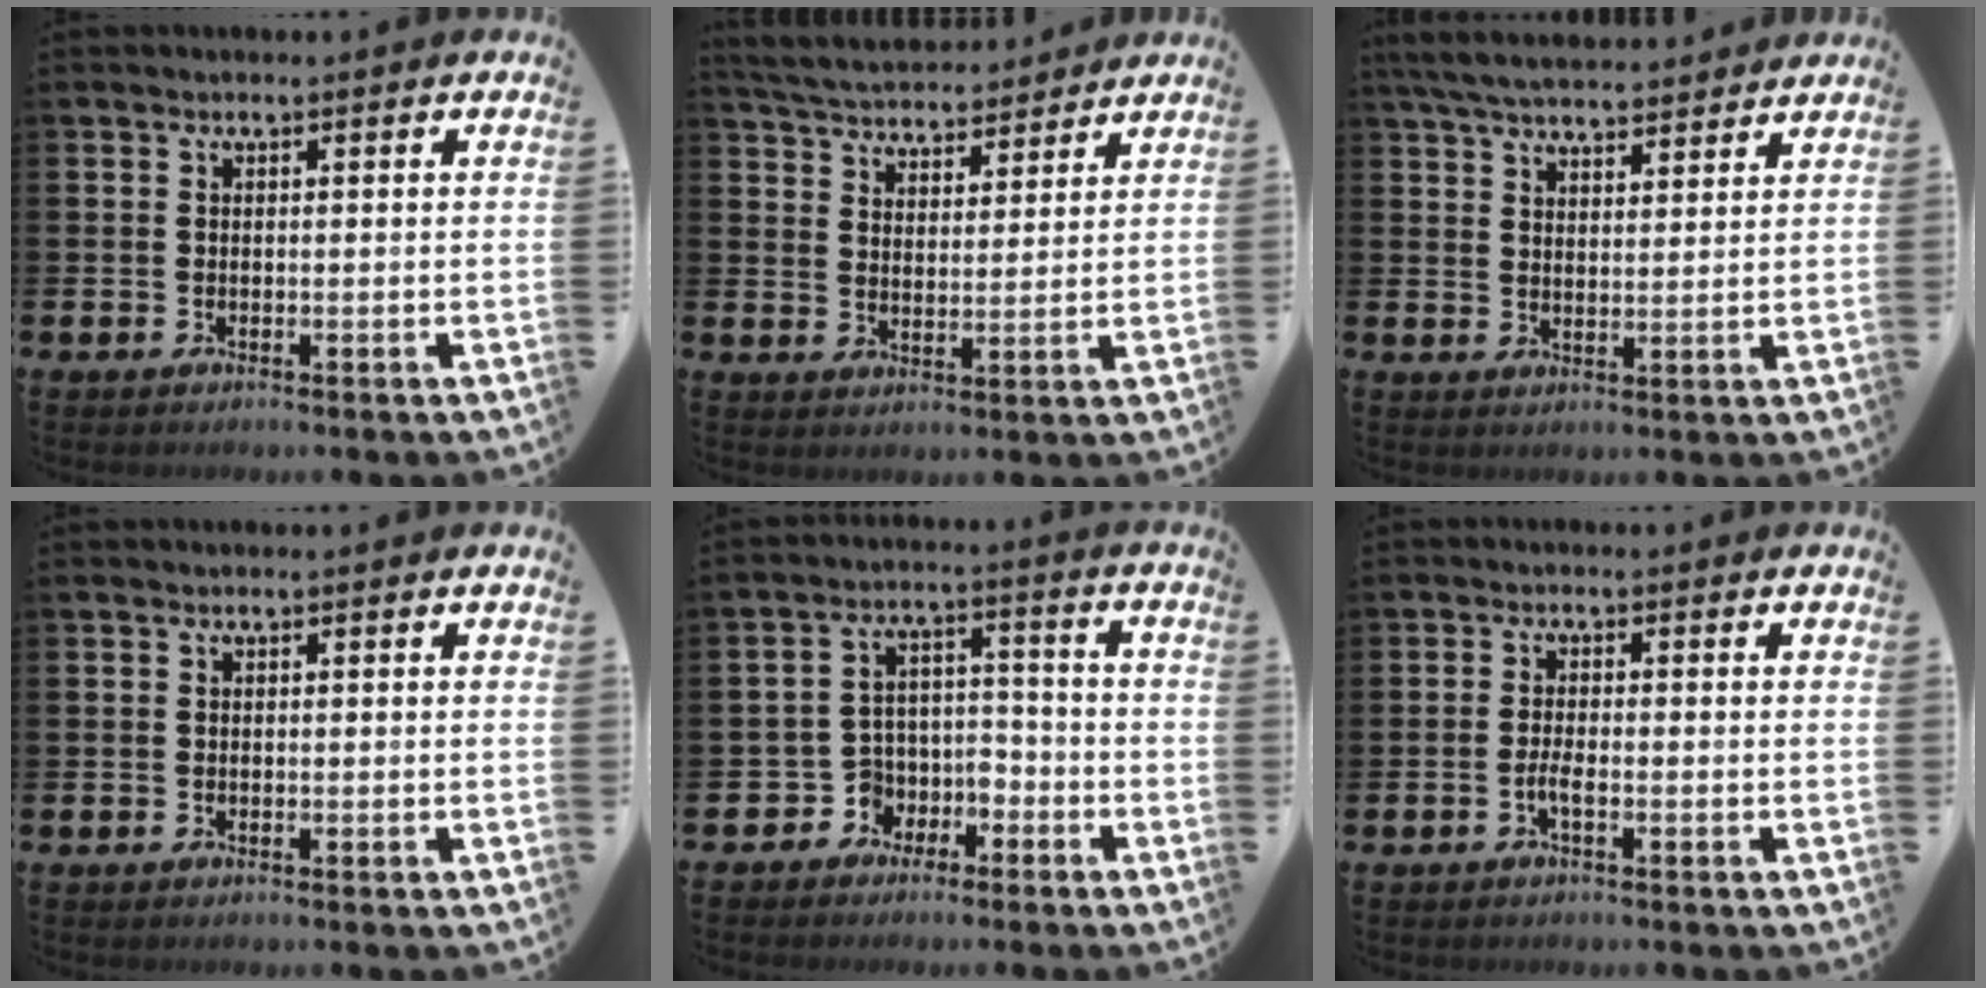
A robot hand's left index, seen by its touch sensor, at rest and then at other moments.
{"total": 5.0, "force": [4.9, 1.0, 0.3], "torque": [-0.027, -0.030, 0.086]}
{"total": 5.6, "force": [5.4, 0.5, 1.1], "torque": [-0.043, -0.024, 0.099]}
{"total": 0.0}
{"total": 4.4, "force": [-2.8, 3.4, 0.1], "torque": [-0.021, 0.000, -0.060]}
{"total": 1.8, "force": [-0.8, 0.4, 1.6], "torque": [-0.032, 0.002, -0.015]}